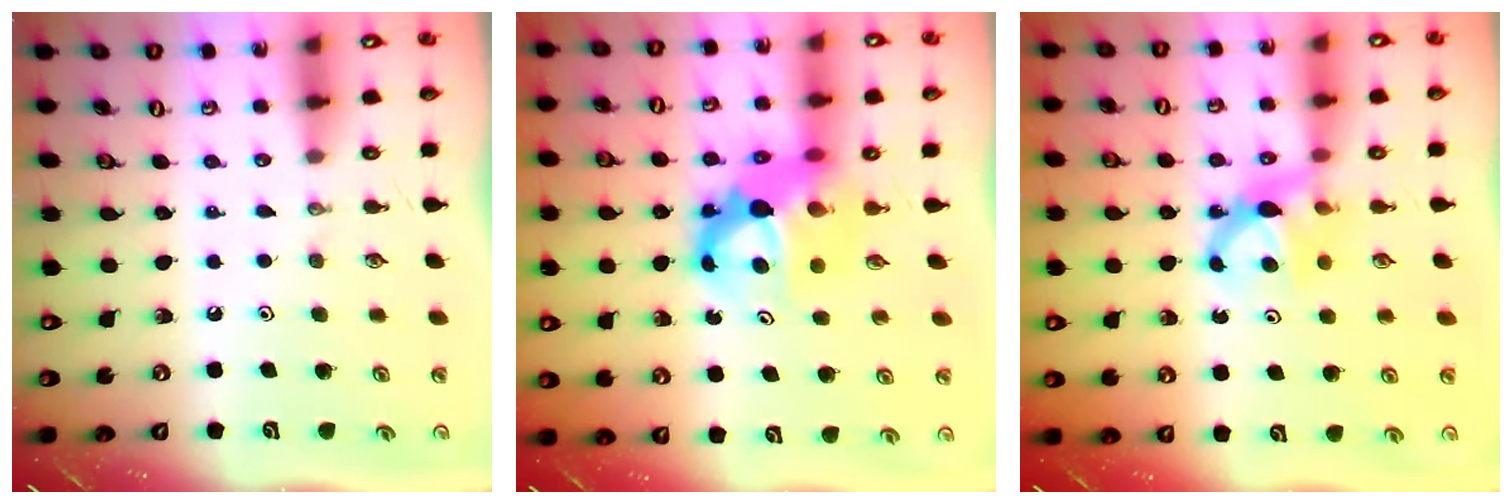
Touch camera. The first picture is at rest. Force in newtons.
{"total": 9.6, "press": 9.5, "slide": 0.9}
{"total": 7.1, "press": 7.0, "slide": 0.3}